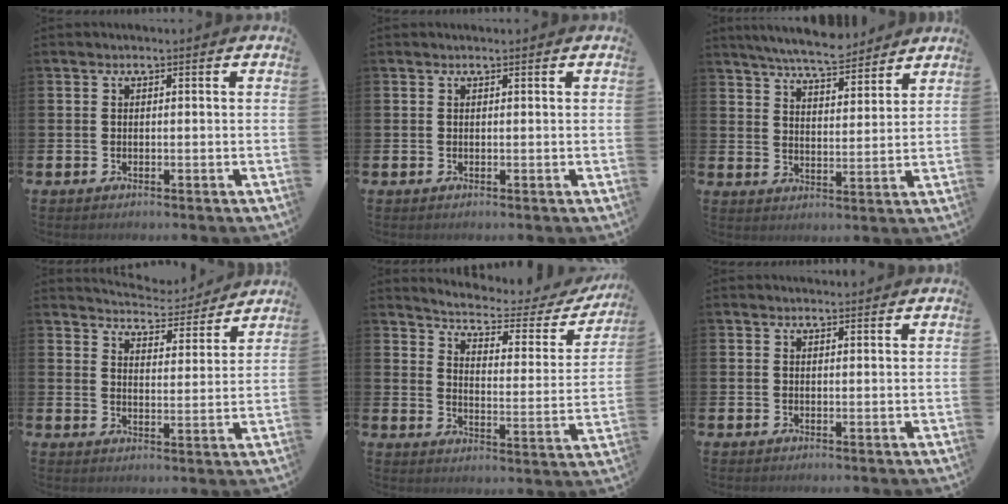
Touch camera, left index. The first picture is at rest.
{"total": 0.0}
{"total": 7.0, "force": [6.7, 0.8, 1.7], "torque": [-0.048, -0.032, 0.120]}
{"total": 5.1, "force": [5.1, 0.6, 0.2], "torque": [-0.019, -0.040, 0.086]}
{"total": 4.7, "force": [4.3, 0.9, 1.7], "torque": [-0.050, -0.037, 0.063]}
{"total": 0.8, "force": [0.8, 0.1, 0.2], "torque": [0.009, -0.004, 0.012]}